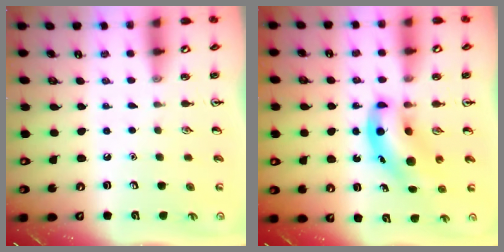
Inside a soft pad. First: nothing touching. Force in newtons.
{"total": 8.6, "press": 8.3, "slide": 2.2}